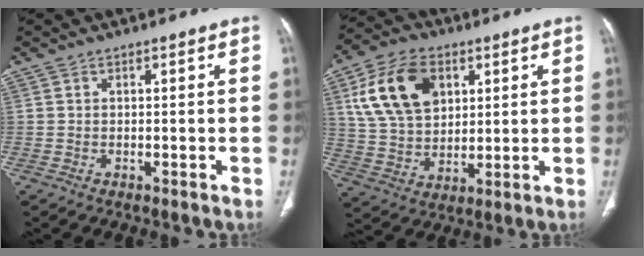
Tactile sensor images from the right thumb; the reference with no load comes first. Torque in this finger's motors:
{"motor_torque": [0.25, 1.75, 0.55, -0.38, 0.16]}